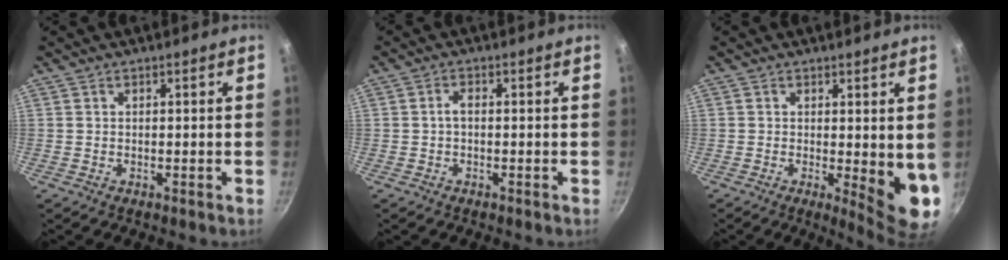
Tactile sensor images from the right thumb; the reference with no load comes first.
{"total": 1.6, "force": [-0.3, 0.8, 1.3], "torque": [-0.027, 0.010, -0.007]}
{"total": 8.3, "force": [-0.1, 2.7, 7.8], "torque": [-0.091, -0.019, 0.002]}